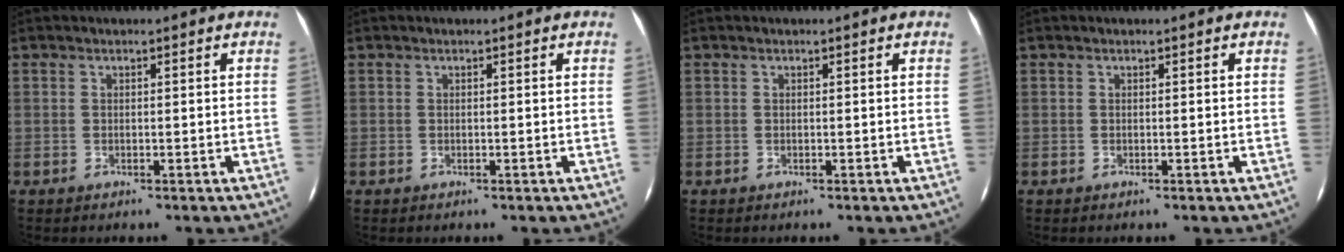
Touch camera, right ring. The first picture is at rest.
{"total": 0.0}
{"total": 0.0}
{"total": 0.0}